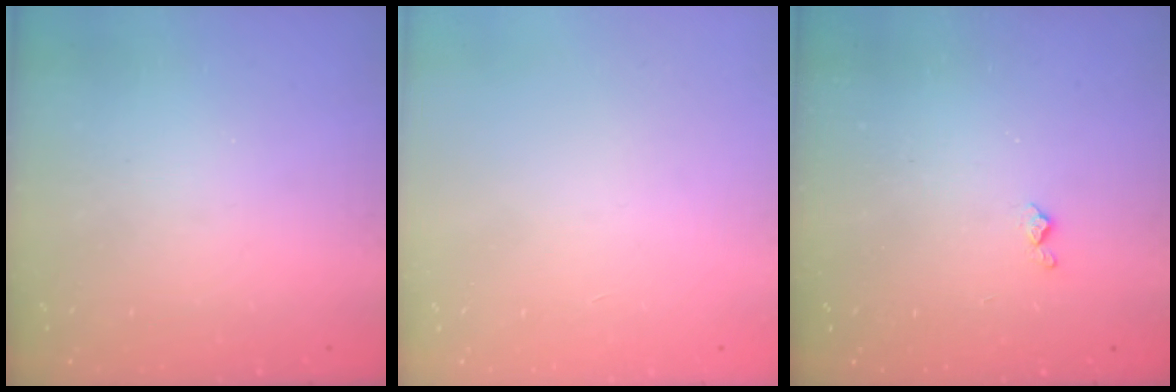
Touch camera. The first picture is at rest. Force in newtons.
{"total": 0.0}
{"total": 3.8, "press": 3.8, "slide": 0.3}